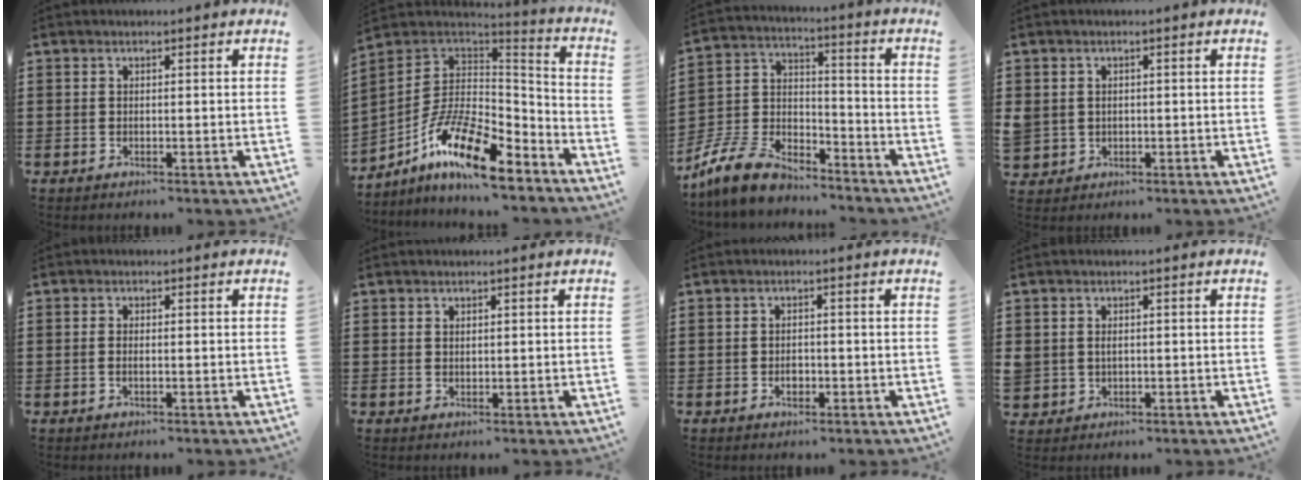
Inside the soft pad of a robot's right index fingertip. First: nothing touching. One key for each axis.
{"total": 15.1, "fx": -8.5, "fy": 5.4, "fz": 11.2, "tx": -0.221, "ty": 0.017, "tz": -0.154}
{"total": 9.1, "fx": -8.2, "fy": 2.6, "fz": 3.2, "tx": -0.081, "ty": 0.016, "tz": -0.164}
{"total": 1.8, "fx": -0.1, "fy": 1.8, "fz": 0.1, "tx": -0.014, "ty": 0.005, "tz": -0.003}
{"total": 0.9, "fx": -0.2, "fy": 0.3, "fz": 0.9, "tx": -0.018, "ty": -0.003, "tz": -0.002}
{"total": 0.6, "fx": 0.5, "fy": 0.3, "fz": 0.2, "tx": -0.004, "ty": 0.002, "tz": 0.010}
{"total": 1.6, "fx": -0.7, "fy": 1.0, "fz": 1.1, "tx": -0.020, "ty": 0.001, "tz": -0.012}
{"total": 1.4, "fx": 0.0, "fy": 1.3, "fz": 0.5, "tx": -0.015, "ty": 0.004, "tz": -0.002}